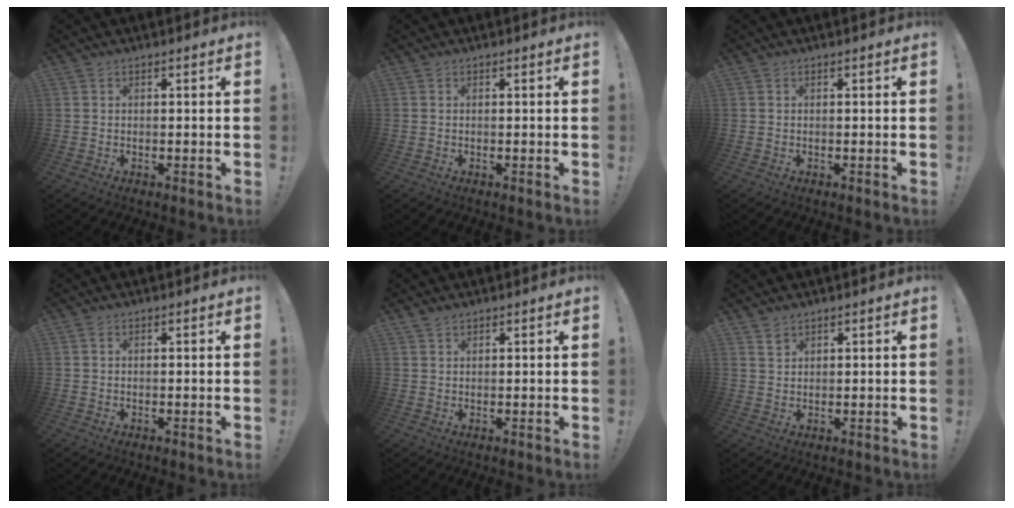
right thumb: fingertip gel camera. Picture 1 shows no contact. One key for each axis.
{"total": 0.0}
{"total": 0.0}
{"total": 0.5, "fx": 0.0, "fy": 0.1, "fz": 0.5, "tx": -0.016, "ty": 0.002, "tz": 0.000}
{"total": 1.7, "fx": 1.4, "fy": 1.0, "fz": 0.3, "tx": 0.000, "ty": -0.007, "tz": 0.026}
{"total": 2.1, "fx": 1.7, "fy": 1.1, "fz": 0.6, "tx": -0.001, "ty": -0.012, "tz": 0.030}